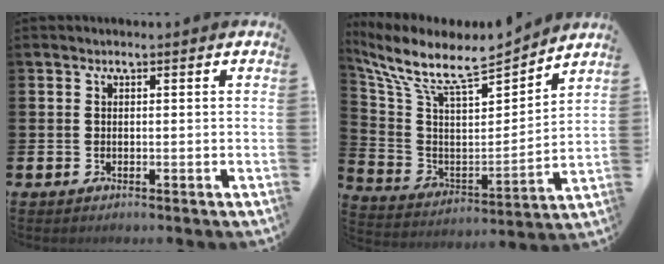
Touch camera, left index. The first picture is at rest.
{"total": 9.4, "force": [7.9, 2.1, 4.6], "torque": [-0.130, -0.060, 0.131]}